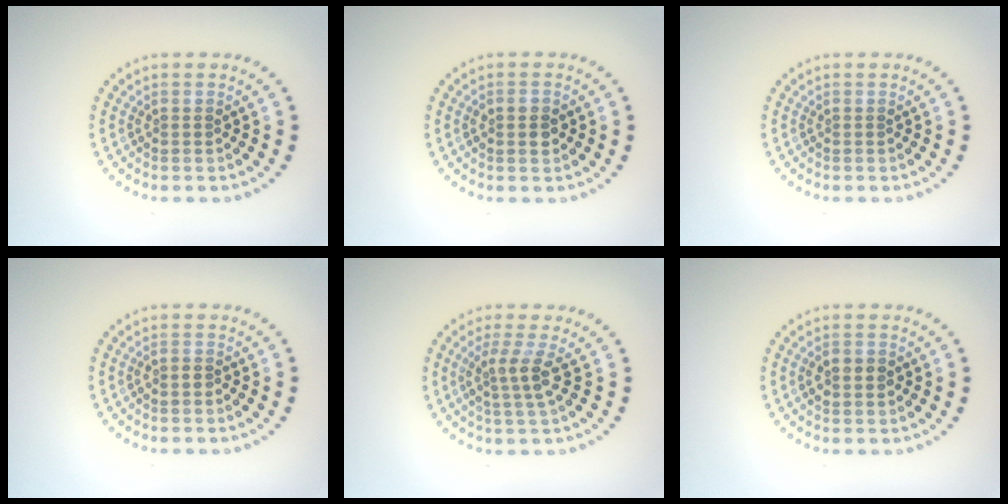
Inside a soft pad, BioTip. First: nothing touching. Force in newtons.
{"total": 1.3, "press": 1.3, "slide": 0.2}
{"total": 0.0}
{"total": 0.7, "press": 0.3, "slide": 0.6}
{"total": 2.7, "press": 2.0, "slide": 1.8}
{"total": 1.8, "press": 1.8, "slide": 0.1}